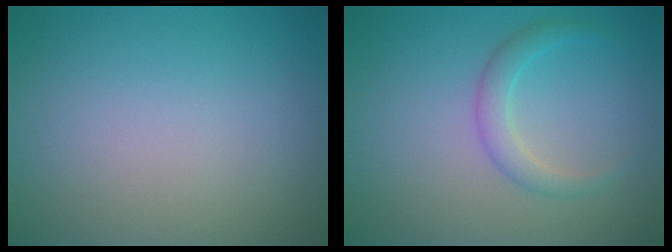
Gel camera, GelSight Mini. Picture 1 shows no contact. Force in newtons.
{"total": 1.9, "press": 1.9, "slide": 0.1}